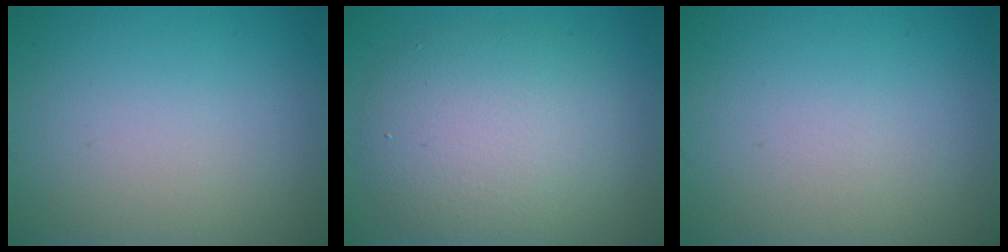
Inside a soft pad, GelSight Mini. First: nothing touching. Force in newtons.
{"total": 6.8, "press": 6.8, "slide": 0.7}
{"total": 0.0}